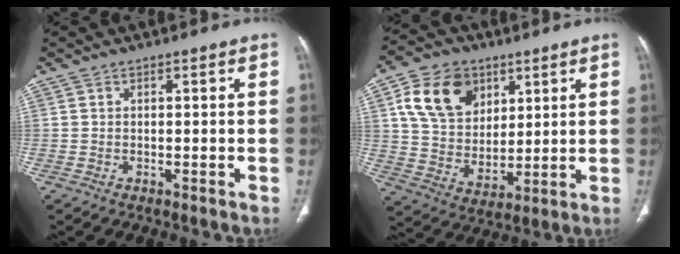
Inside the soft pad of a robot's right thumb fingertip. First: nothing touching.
{"total": 15.4, "force": [6.3, 11.4, 8.2], "torque": [-0.120, -0.023, 0.123]}